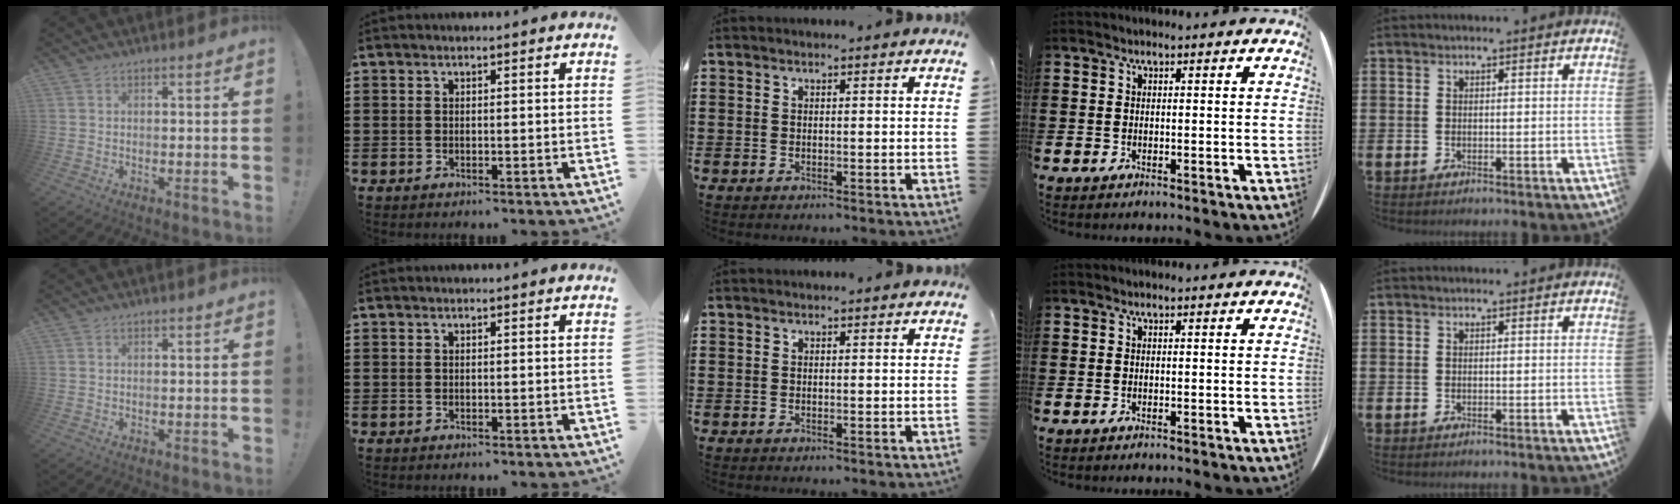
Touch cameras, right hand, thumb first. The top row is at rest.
{}